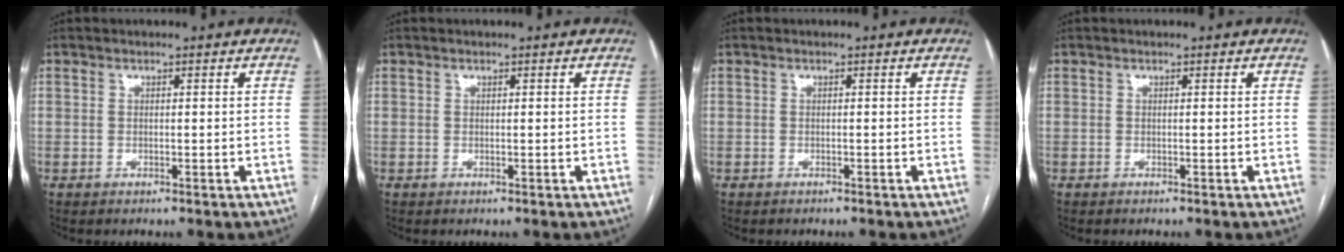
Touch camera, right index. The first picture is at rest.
{"total": 0.0}
{"total": 1.1, "force": [-1.0, 0.4, 0.2], "torque": [-0.009, 0.000, -0.014]}
{"total": 0.0}